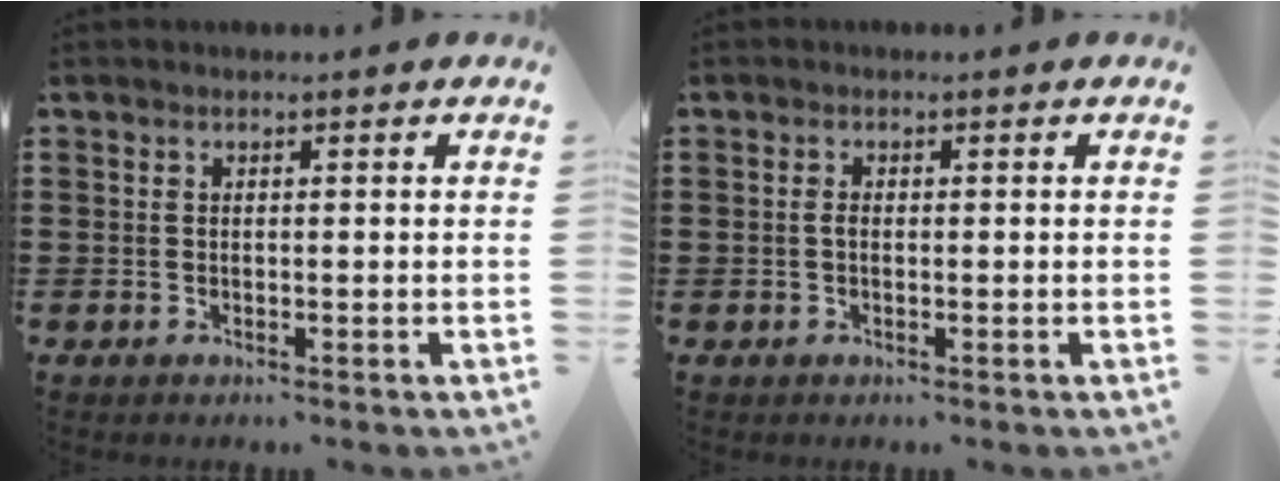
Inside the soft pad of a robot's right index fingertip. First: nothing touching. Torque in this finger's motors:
{"motor_torque": [0.13, 0.05, 0.10, 0.04]}